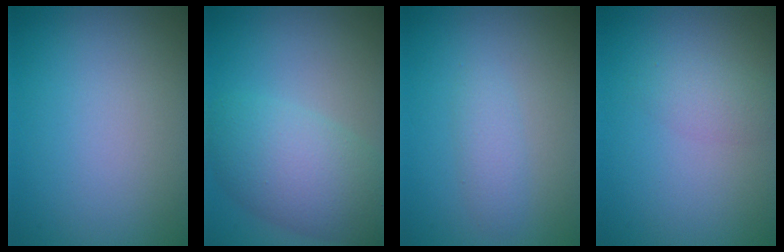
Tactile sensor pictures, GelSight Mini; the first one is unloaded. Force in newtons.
{"total": 6.5, "press": 6.5, "slide": 0.2}
{"total": 1.5, "press": 1.5, "slide": 0.1}
{"total": 1.6, "press": 1.6, "slide": 0.1}